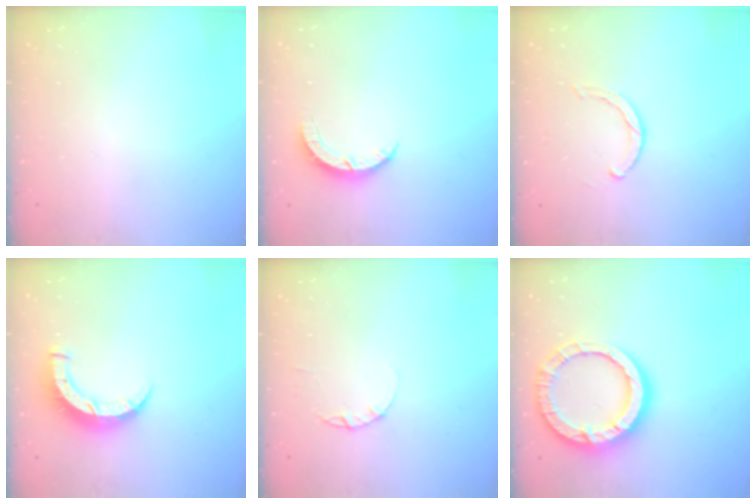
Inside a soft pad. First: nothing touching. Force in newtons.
{"total": 3.6, "press": 3.6, "slide": 0.4}
{"total": 2.8, "press": 2.7, "slide": 0.3}
{"total": 7.9, "press": 7.8, "slide": 0.8}
{"total": 2.2, "press": 2.2, "slide": 0.4}
{"total": 15.9, "press": 15.8, "slide": 2.2}